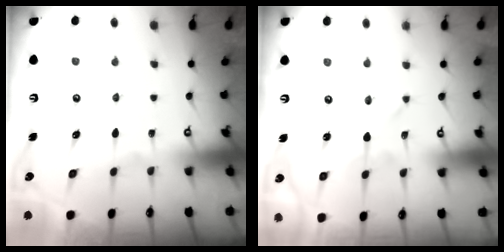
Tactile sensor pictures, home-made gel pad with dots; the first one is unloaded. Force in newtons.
{"total": 0.0}